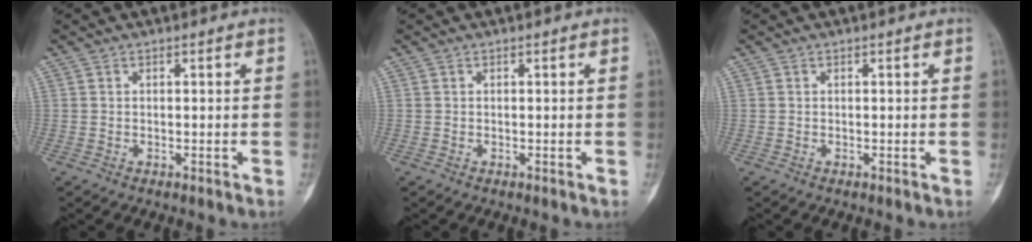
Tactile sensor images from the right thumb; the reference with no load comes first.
{"total": 0.0}
{"total": 0.0}